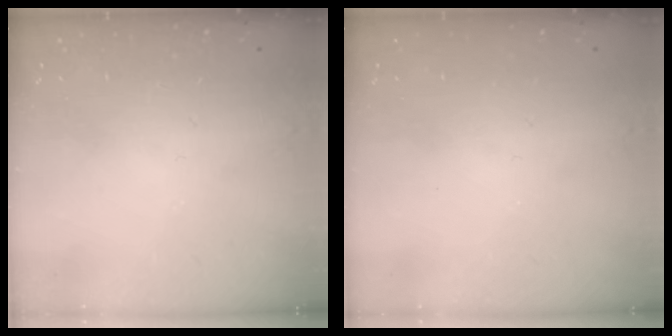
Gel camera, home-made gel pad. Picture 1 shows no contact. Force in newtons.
{"total": 0.0}